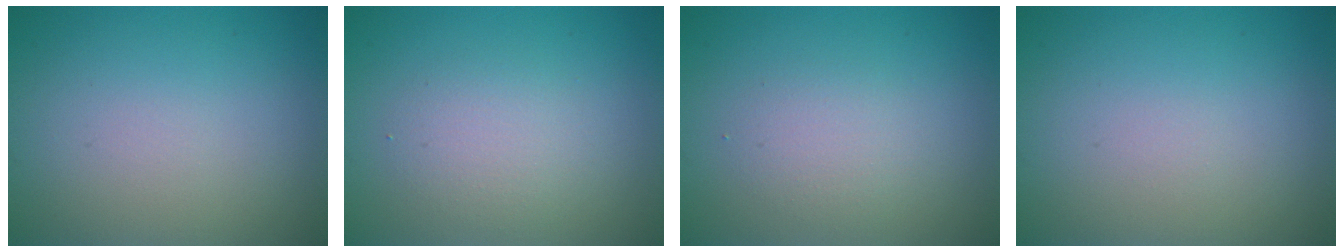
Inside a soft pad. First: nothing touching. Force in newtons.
{"total": 2.4, "press": 2.4, "slide": 0.1}
{"total": 2.0, "press": 2.0, "slide": 0.0}
{"total": 0.0}